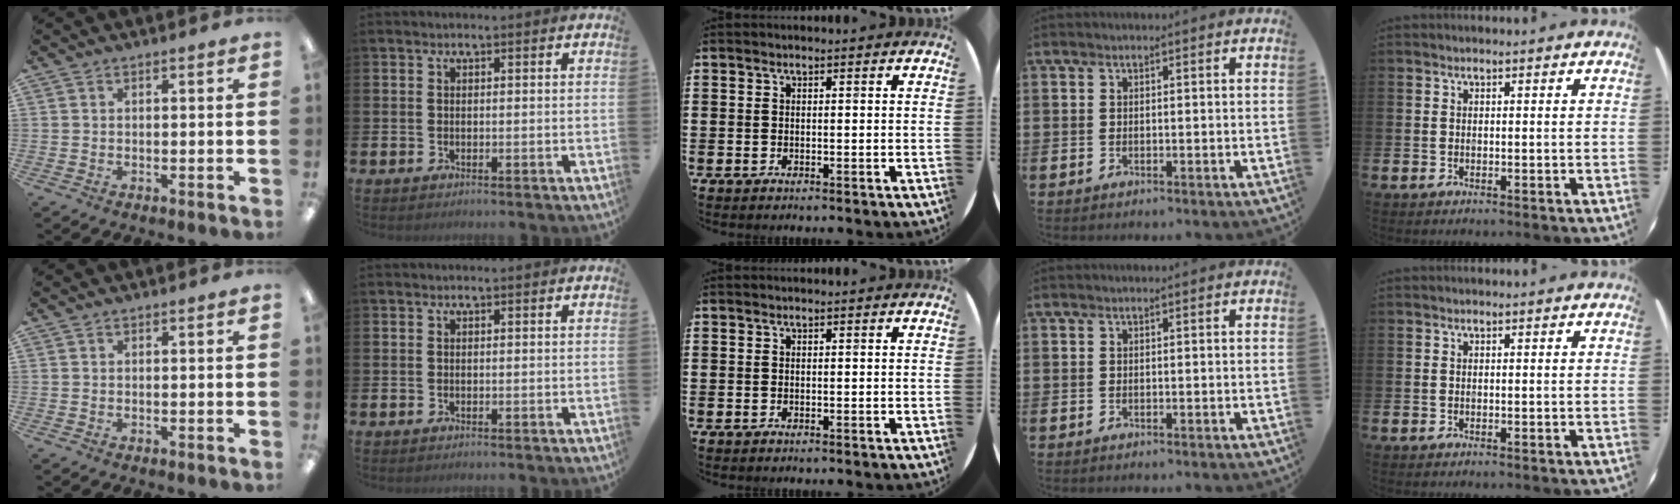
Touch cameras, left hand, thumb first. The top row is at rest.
{}